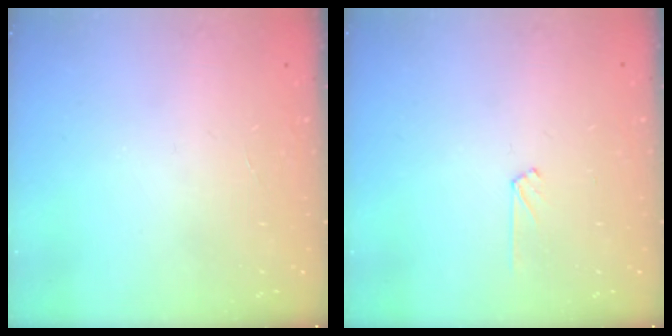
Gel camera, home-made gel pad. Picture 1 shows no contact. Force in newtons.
{"total": 3.4, "press": 3.4, "slide": 0.4}